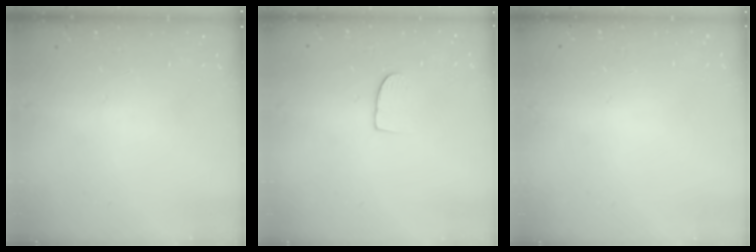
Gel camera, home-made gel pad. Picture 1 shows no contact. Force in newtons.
{"total": 7.3, "press": 7.2, "slide": 0.5}
{"total": 0.0}